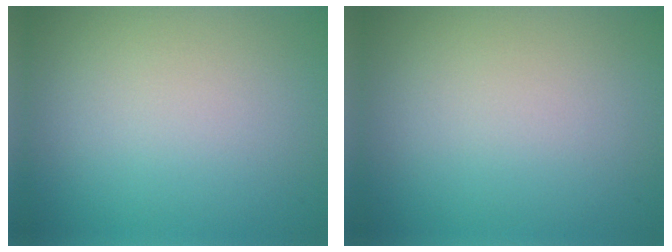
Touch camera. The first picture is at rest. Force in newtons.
{"total": 0.0}